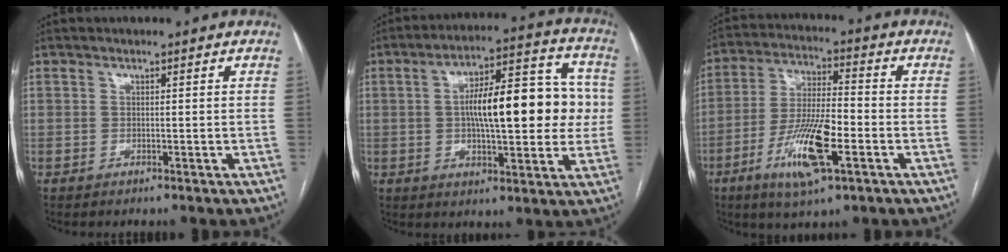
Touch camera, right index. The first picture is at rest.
{"total": 16.6, "force": [0.7, 3.8, 16.1], "torque": [-0.243, 0.032, 0.010]}
{"total": 12.6, "force": [-5.1, 2.4, 11.3], "torque": [-0.223, -0.010, -0.090]}